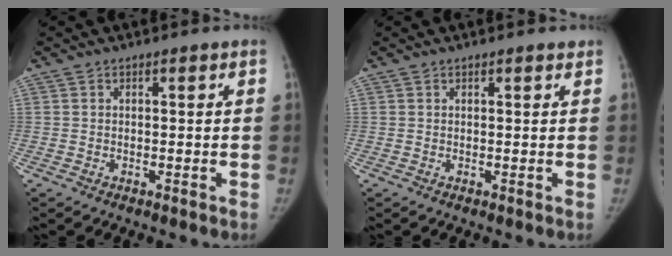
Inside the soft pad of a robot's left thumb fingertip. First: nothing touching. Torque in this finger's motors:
{"motor_torque": [0.17, 0.02, 0.48, -0.39, -0.02]}